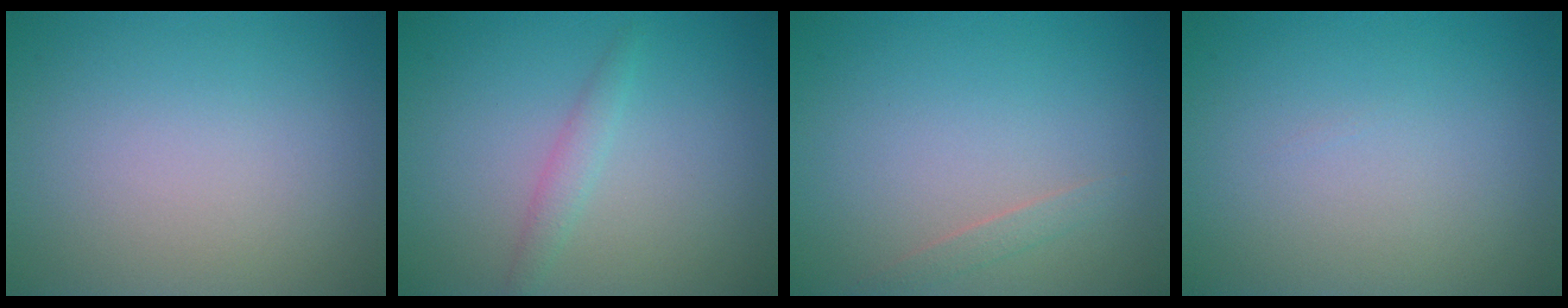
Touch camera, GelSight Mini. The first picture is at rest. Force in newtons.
{"total": 1.4, "press": 1.4, "slide": 0.1}
{"total": 0.8, "press": 0.8, "slide": 0.0}
{"total": 0.0}